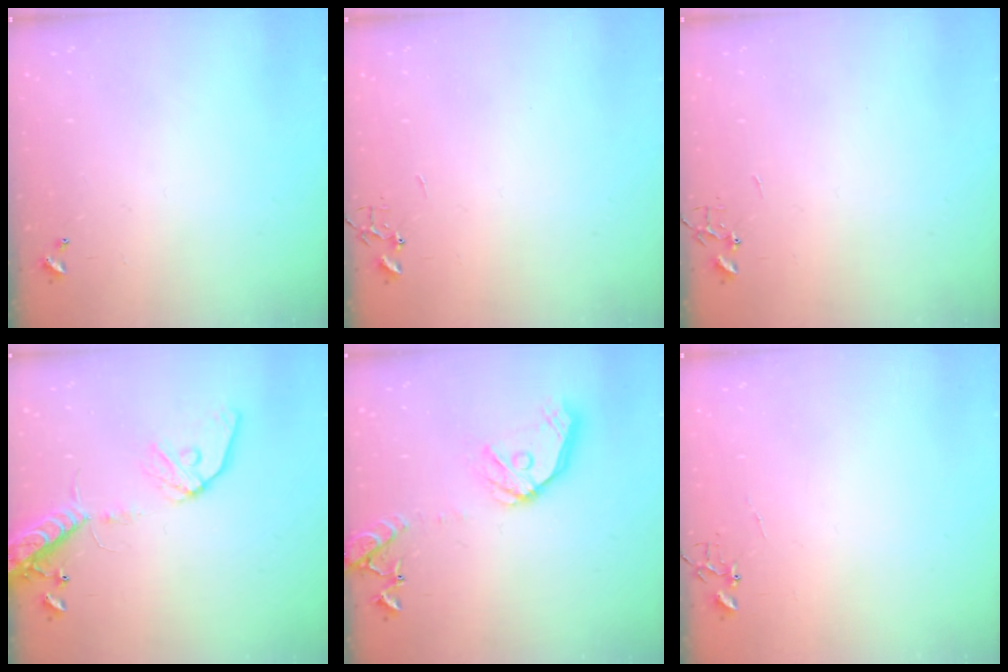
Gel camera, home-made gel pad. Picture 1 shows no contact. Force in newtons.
{"total": 0.0}
{"total": 0.0}
{"total": 14.1, "press": 13.8, "slide": 3.0}
{"total": 16.6, "press": 16.4, "slide": 2.7}
{"total": 4.3, "press": 4.3, "slide": 0.3}